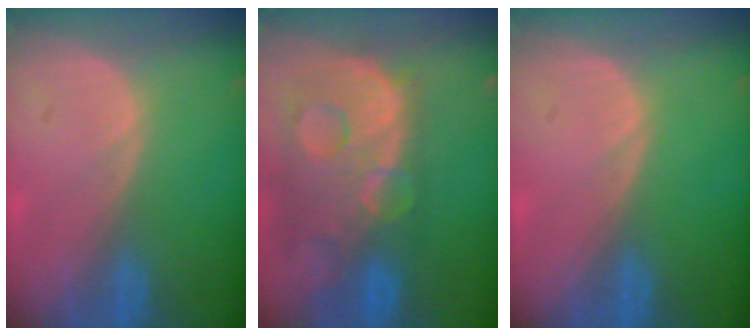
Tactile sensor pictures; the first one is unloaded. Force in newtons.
{"total": 13.8, "press": 11.2, "slide": 8.0}
{"total": 0.0}